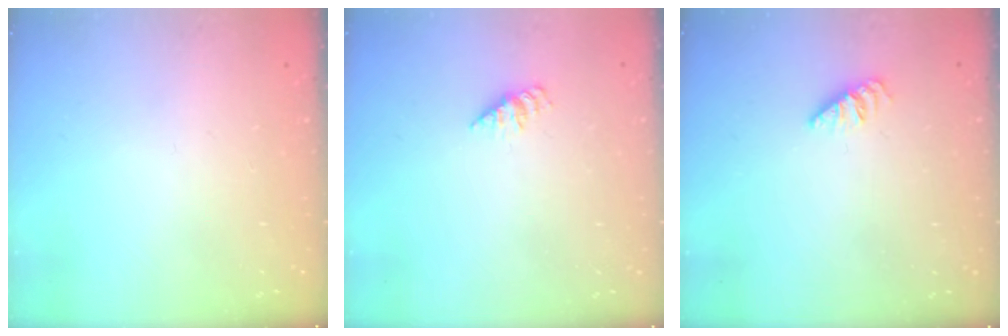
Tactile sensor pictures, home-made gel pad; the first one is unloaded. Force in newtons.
{"total": 1.6, "press": 1.6, "slide": 0.2}
{"total": 0.0}